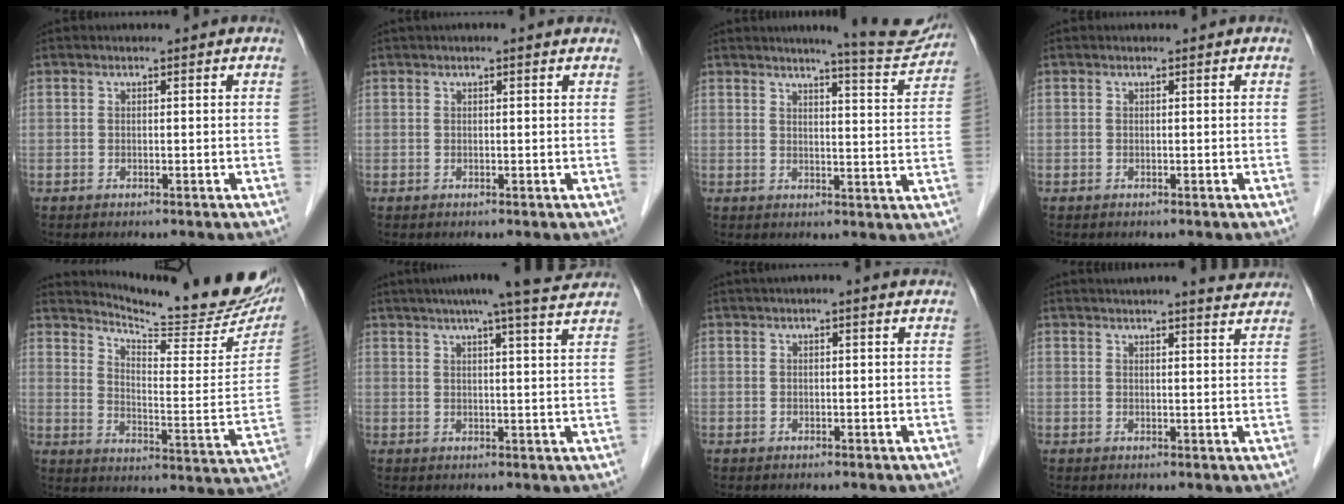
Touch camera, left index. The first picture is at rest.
{"total": 1.2, "force": [0.8, 0.2, 0.9], "torque": [-0.015, 0.017, 0.010]}
{"total": 7.9, "force": [7.5, 0.1, 2.5], "torque": [-0.034, -0.027, 0.083]}
{"total": 0.0}
{"total": 19.8, "force": [18.4, 1.5, 7.2], "torque": [-0.109, -0.090, 0.235]}
{"total": 13.6, "force": [11.7, 0.0, 6.8], "torque": [-0.109, 0.015, 0.144]}
{"total": 2.8, "force": [2.0, 0.2, 2.0], "torque": [-0.027, 0.024, 0.027]}
{"total": 8.4, "force": [7.8, 0.7, 3.2], "torque": [-0.039, 0.006, 0.081]}